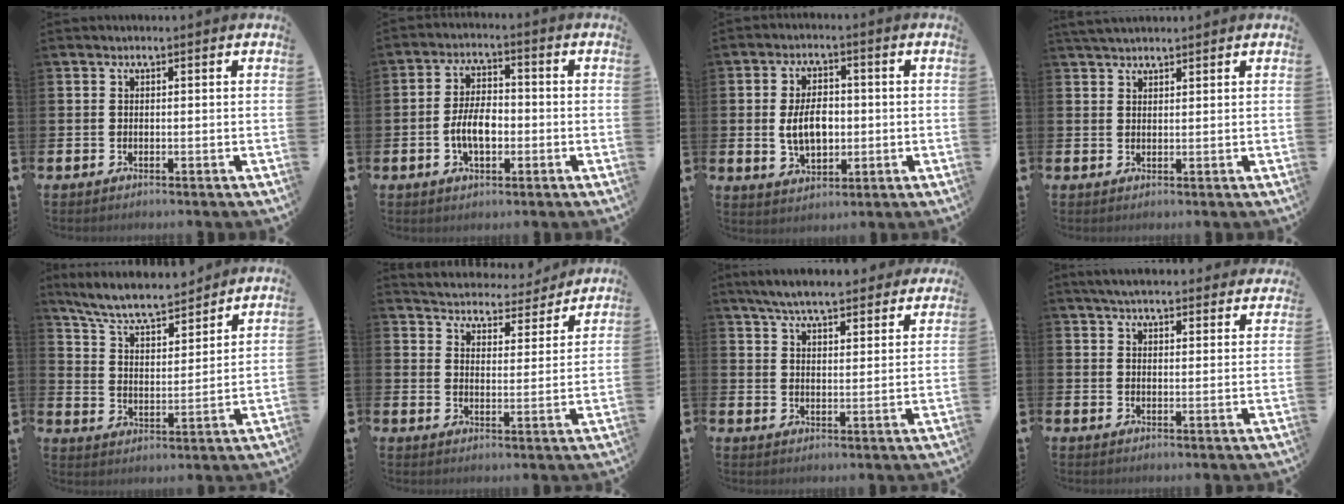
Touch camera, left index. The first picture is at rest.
{"total": 5.6, "force": [-1.2, 3.1, 4.6], "torque": [-0.077, 0.003, -0.027]}
{"total": 6.0, "force": [-0.1, 3.8, 4.6], "torque": [-0.078, 0.003, -0.010]}
{"total": 2.6, "force": [2.5, 0.6, 0.6], "torque": [-0.014, -0.003, 0.046]}
{"total": 7.8, "force": [7.2, 1.3, 2.7], "torque": [-0.084, -0.047, 0.126]}
{"total": 5.1, "force": [5.0, 1.0, 0.0], "torque": [-0.020, -0.045, 0.084]}
{"total": 6.8, "force": [6.4, 1.0, 1.9], "torque": [-0.055, -0.032, 0.115]}
{"total": 5.2, "force": [5.0, 0.8, 1.3], "torque": [-0.034, -0.020, 0.091]}